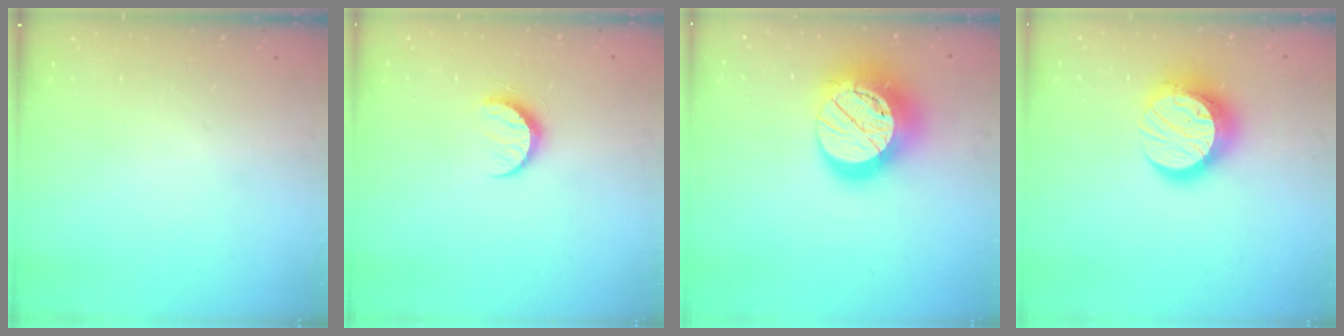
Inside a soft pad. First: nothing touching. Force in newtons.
{"total": 6.8, "press": 6.8, "slide": 0.5}
{"total": 21.8, "press": 21.7, "slide": 1.5}
{"total": 14.3, "press": 14.2, "slide": 1.6}